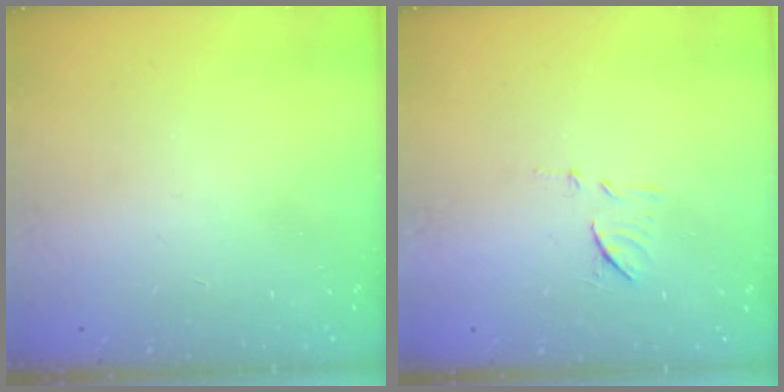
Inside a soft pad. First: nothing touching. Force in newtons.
{"total": 8.1, "press": 8.0, "slide": 0.7}